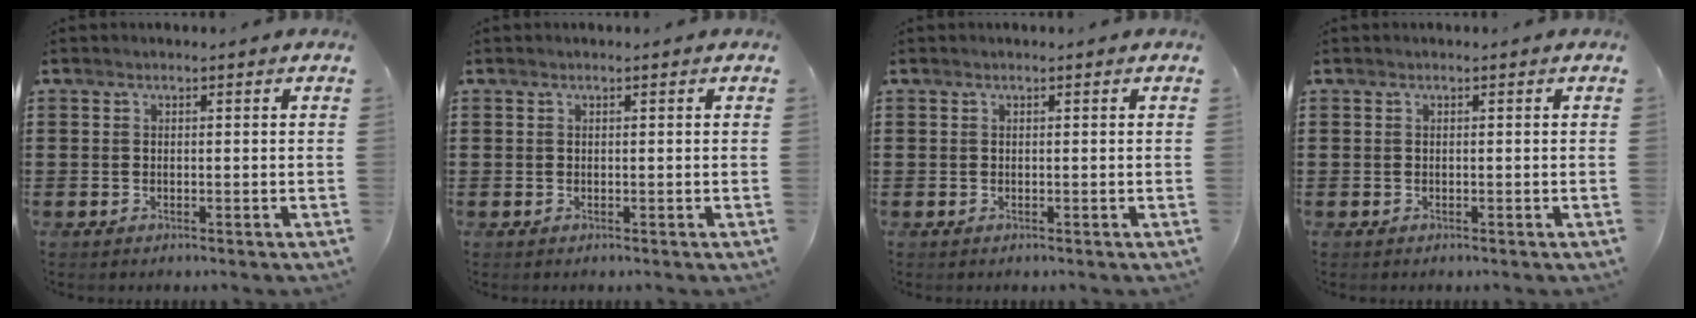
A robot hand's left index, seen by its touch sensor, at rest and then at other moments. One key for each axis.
{"total": 0.0}
{"total": 0.0}
{"total": 0.0}